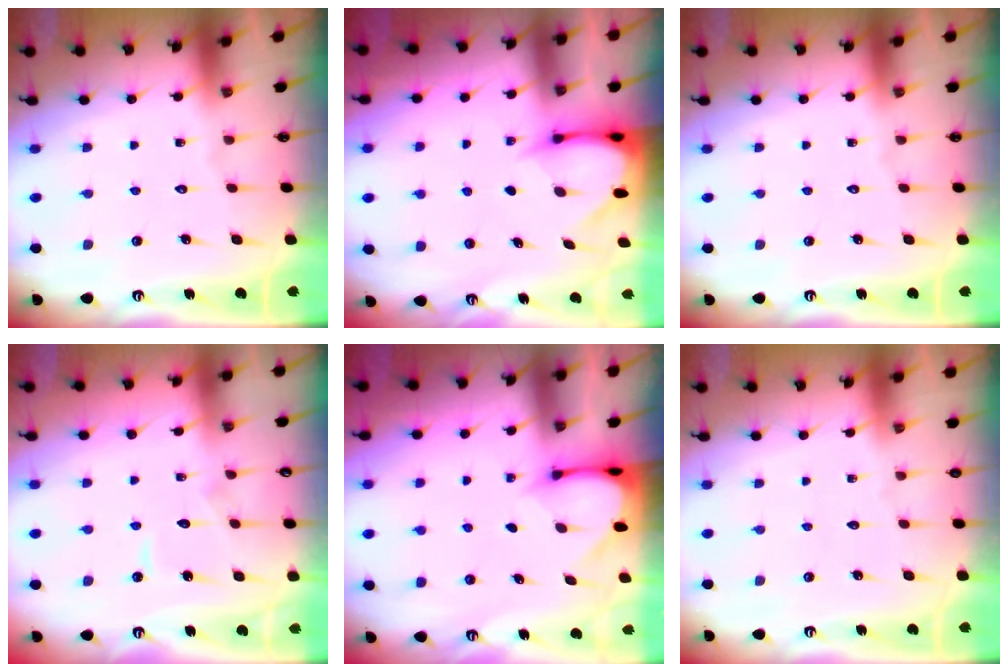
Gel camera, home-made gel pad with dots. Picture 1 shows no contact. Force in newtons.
{"total": 3.3, "press": 3.3, "slide": 0.3}
{"total": 0.0}
{"total": 4.9, "press": 4.8, "slide": 0.5}
{"total": 3.2, "press": 3.2, "slide": 0.3}
{"total": 0.0}